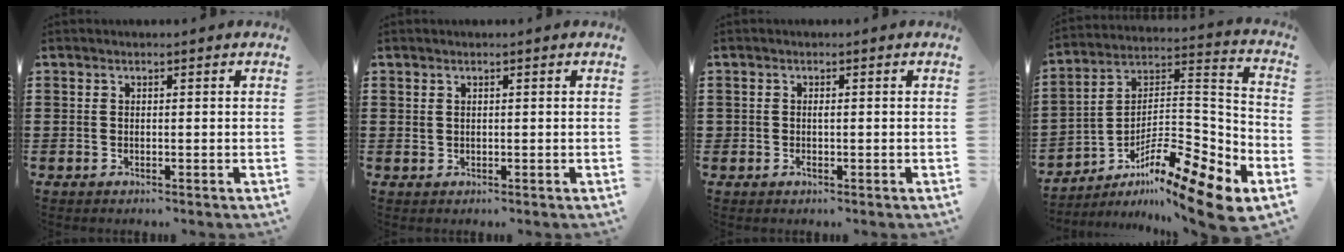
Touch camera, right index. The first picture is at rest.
{"total": 0.6, "force": [0.3, 0.4, 0.2], "torque": [-0.004, 0.002, 0.007]}
{"total": 0.8, "force": [-0.2, 0.5, 0.6], "torque": [-0.013, -0.001, -0.003]}
{"total": 13.5, "force": [-9.9, 2.6, 8.8], "torque": [-0.145, 0.020, -0.189]}